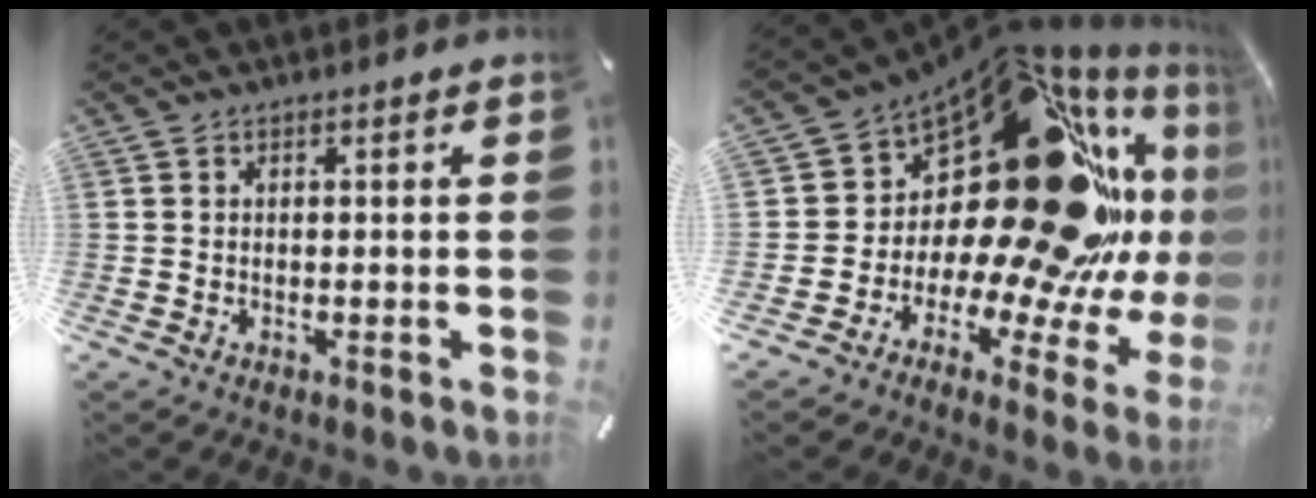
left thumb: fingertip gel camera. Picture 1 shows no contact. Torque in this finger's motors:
{"motor_torque": [1.11, 1.13, 1.09, 0.69, 0.09]}